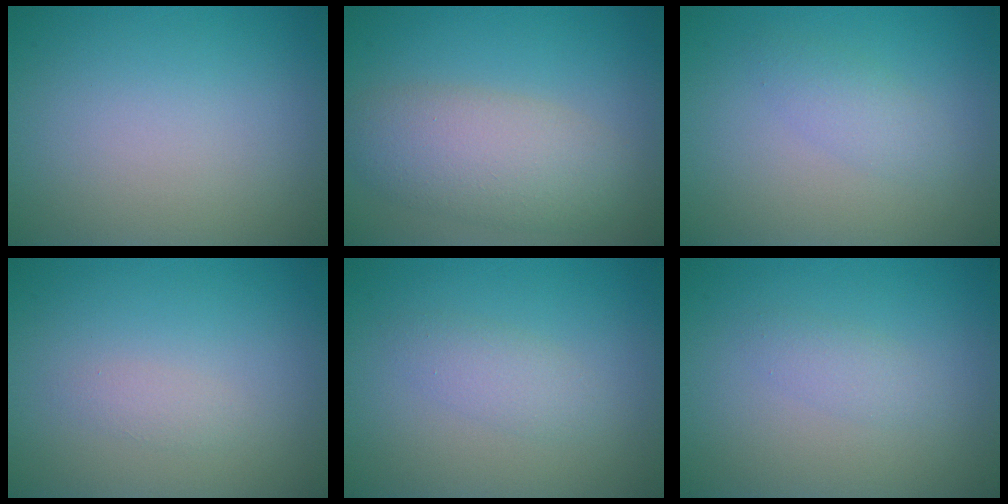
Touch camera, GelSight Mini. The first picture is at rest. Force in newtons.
{"total": 5.7, "press": 5.7, "slide": 0.5}
{"total": 1.7, "press": 1.7, "slide": 0.0}
{"total": 0.9, "press": 0.9, "slide": 0.0}
{"total": 1.8, "press": 1.8, "slide": 0.0}
{"total": 1.3, "press": 1.3, "slide": 0.1}